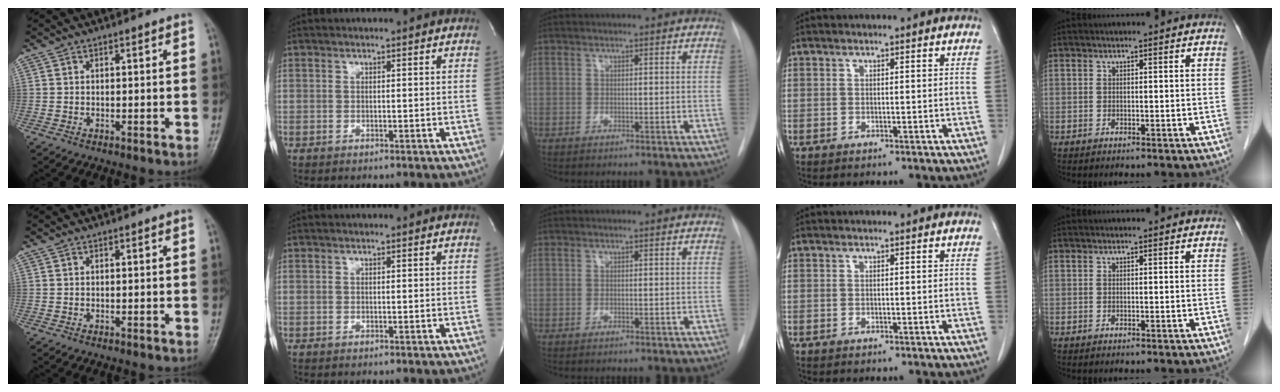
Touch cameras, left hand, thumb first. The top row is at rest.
{}